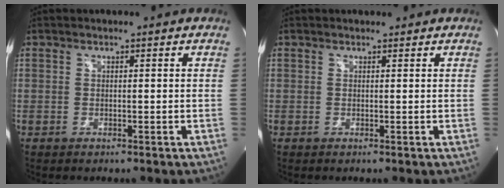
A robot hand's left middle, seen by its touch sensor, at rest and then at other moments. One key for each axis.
{"total": 0.7, "fx": 0.6, "fy": 0.2, "fz": 0.0, "tx": -0.010, "ty": 0.007, "tz": 0.011}